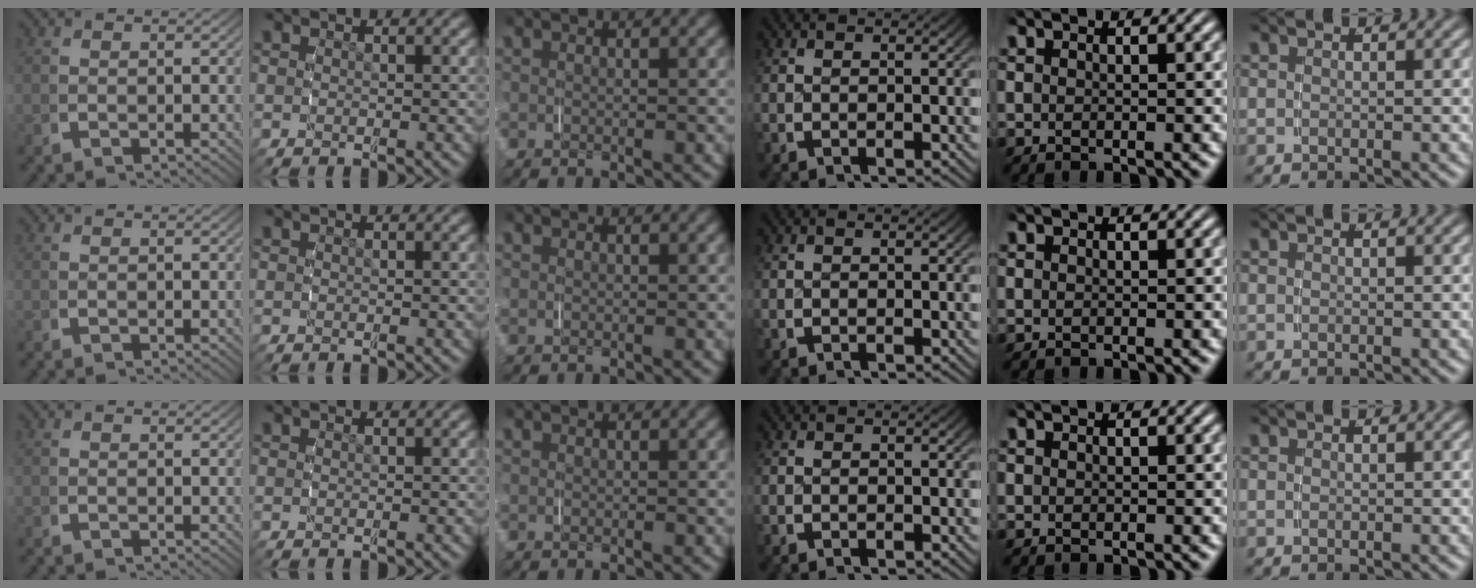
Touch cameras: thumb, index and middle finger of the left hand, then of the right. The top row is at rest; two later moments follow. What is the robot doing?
{"motion": "grasp_and_lifting", "object": "scarf"}